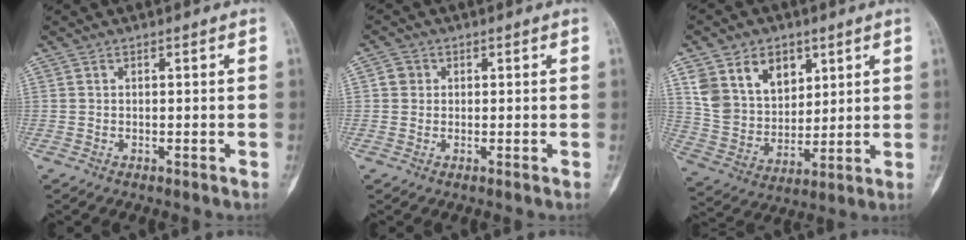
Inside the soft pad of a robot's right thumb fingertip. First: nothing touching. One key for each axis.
{"total": 2.3, "fx": 0.6, "fy": 2.2, "fz": 0.7, "tx": 0.003, "ty": 0.000, "tz": 0.006}
{"total": 14.6, "fx": 6.8, "fy": 10.3, "fz": 7.7, "tx": -0.102, "ty": -0.028, "tz": 0.144}